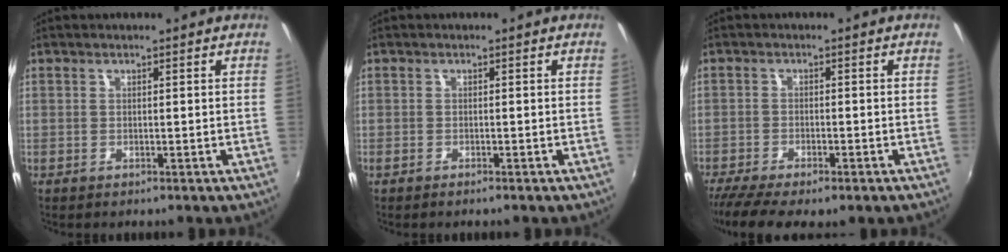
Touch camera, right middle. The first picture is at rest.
{"total": 1.0, "force": [-0.9, 0.1, 0.5], "torque": [-0.012, -0.003, -0.018]}
{"total": 9.0, "force": [-6.9, 2.2, 5.3], "torque": [-0.127, -0.042, -0.118]}